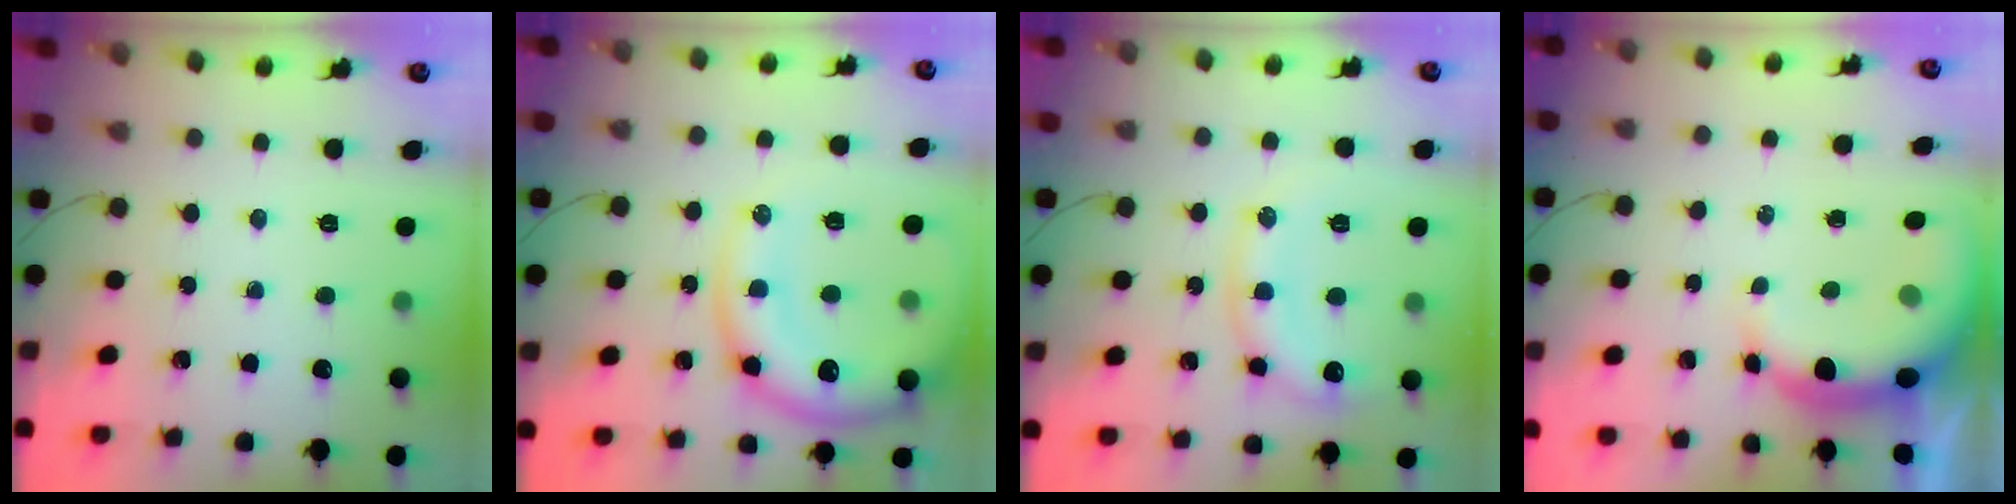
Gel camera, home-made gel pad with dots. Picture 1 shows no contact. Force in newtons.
{"total": 17.2, "press": 16.8, "slide": 3.3}
{"total": 12.4, "press": 12.4, "slide": 0.8}
{"total": 7.7, "press": 7.5, "slide": 1.7}